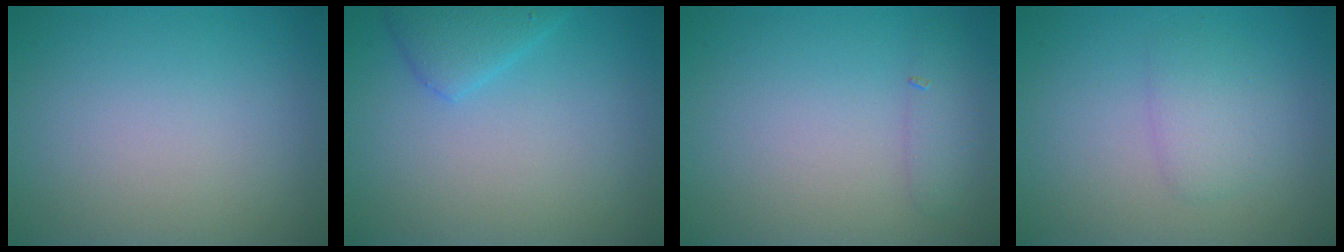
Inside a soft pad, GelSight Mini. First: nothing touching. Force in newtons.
{"total": 2.4, "press": 2.4, "slide": 0.2}
{"total": 1.4, "press": 1.4, "slide": 0.1}
{"total": 2.1, "press": 2.1, "slide": 0.1}